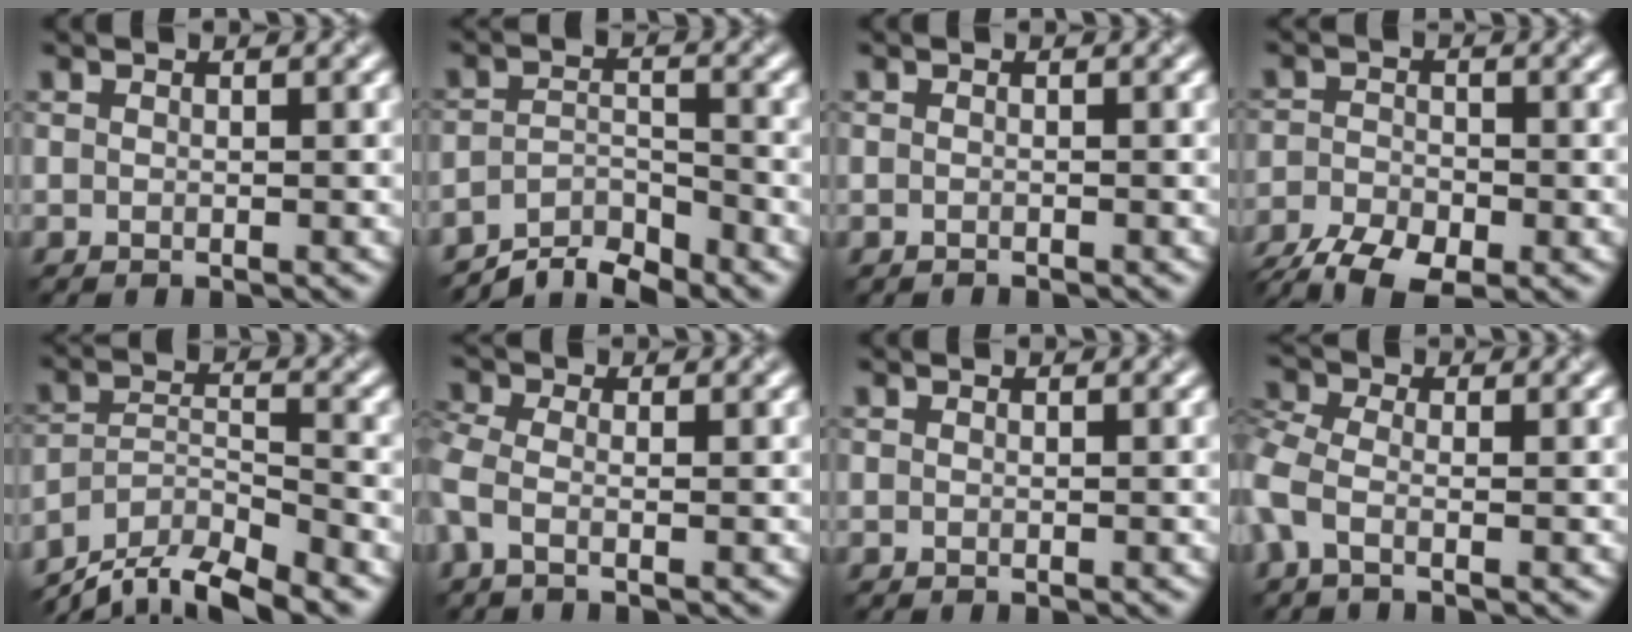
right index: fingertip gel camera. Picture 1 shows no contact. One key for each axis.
{"total": 4.4, "fx": -4.0, "fy": 1.0, "fz": 1.3, "tx": -0.018, "ty": 0.001, "tz": -0.077}
{"total": 0.5, "fx": -0.5, "fy": 0.1, "fz": 0.0, "tx": 0.002, "ty": 0.000, "tz": -0.010}
{"total": 6.2, "fx": -4.3, "fy": 2.9, "fz": 3.3, "tx": -0.059, "ty": -0.019, "tz": -0.077}
{"total": 8.0, "fx": -7.0, "fy": 1.8, "fz": 3.5, "tx": -0.064, "ty": -0.006, "tz": -0.125}
{"total": 2.2, "fx": -0.5, "fy": 1.1, "fz": 1.9, "tx": -0.051, "ty": -0.005, "tz": -0.025}
{"total": 0.0}
{"total": 3.0, "fx": -0.7, "fy": 1.6, "fz": 2.4, "tx": -0.064, "ty": 0.000, "tz": -0.031}